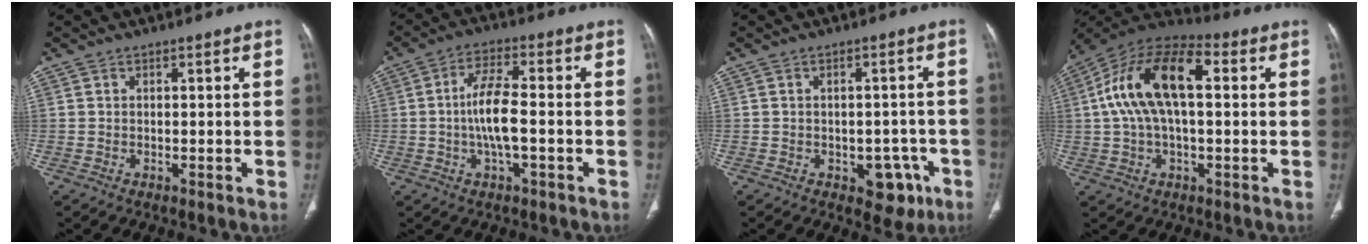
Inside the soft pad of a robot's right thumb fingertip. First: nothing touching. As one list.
[{"total": 8.0, "force": [-1.2, 2.4, 7.5], "torque": [-0.152, 0.014, -0.028]}, {"total": 7.6, "force": [-3.6, 4.6, 4.8], "torque": [-0.021, 0.025, -0.038]}, {"total": 17.4, "force": [2.8, 8.6, 14.8], "torque": [-0.270, 0.043, 0.041]}]